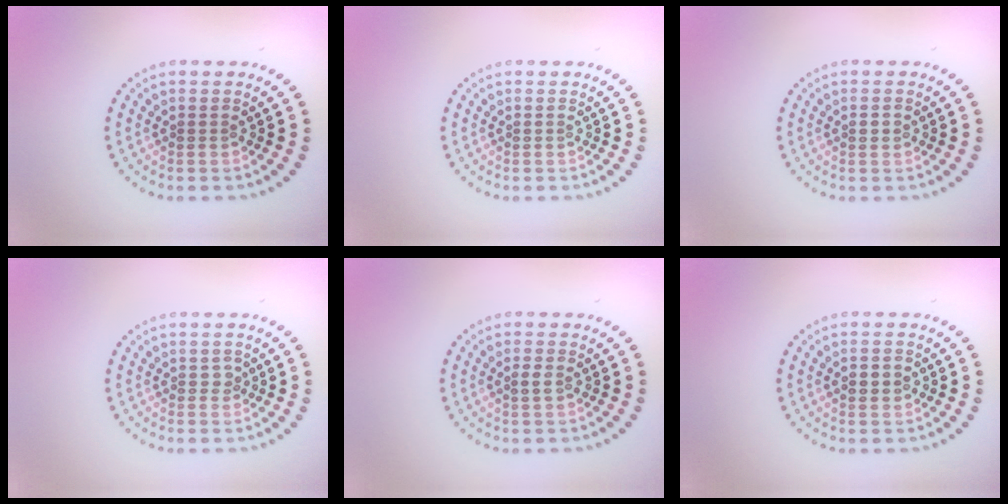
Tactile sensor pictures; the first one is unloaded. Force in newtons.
{"total": 0.0}
{"total": 1.0, "press": 1.0, "slide": 0.1}
{"total": 0.7, "press": 0.6, "slide": 0.4}
{"total": 0.9, "press": 0.9, "slide": 0.2}
{"total": 1.5, "press": 1.5, "slide": 0.1}